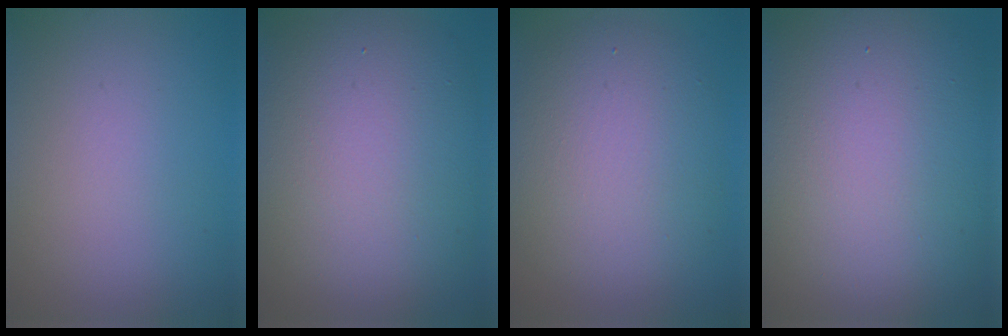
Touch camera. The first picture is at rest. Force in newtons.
{"total": 12.4, "press": 12.3, "slide": 1.1}
{"total": 7.6, "press": 7.6, "slide": 0.2}
{"total": 16.3, "press": 16.3, "slide": 0.9}